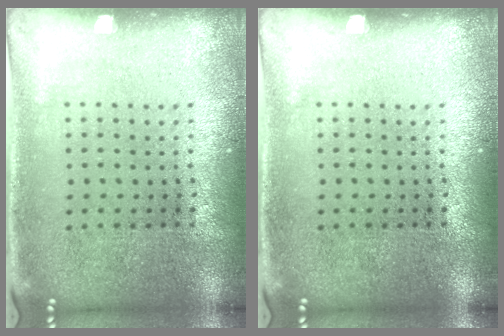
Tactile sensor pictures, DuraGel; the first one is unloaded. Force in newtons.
{"total": 0.0}